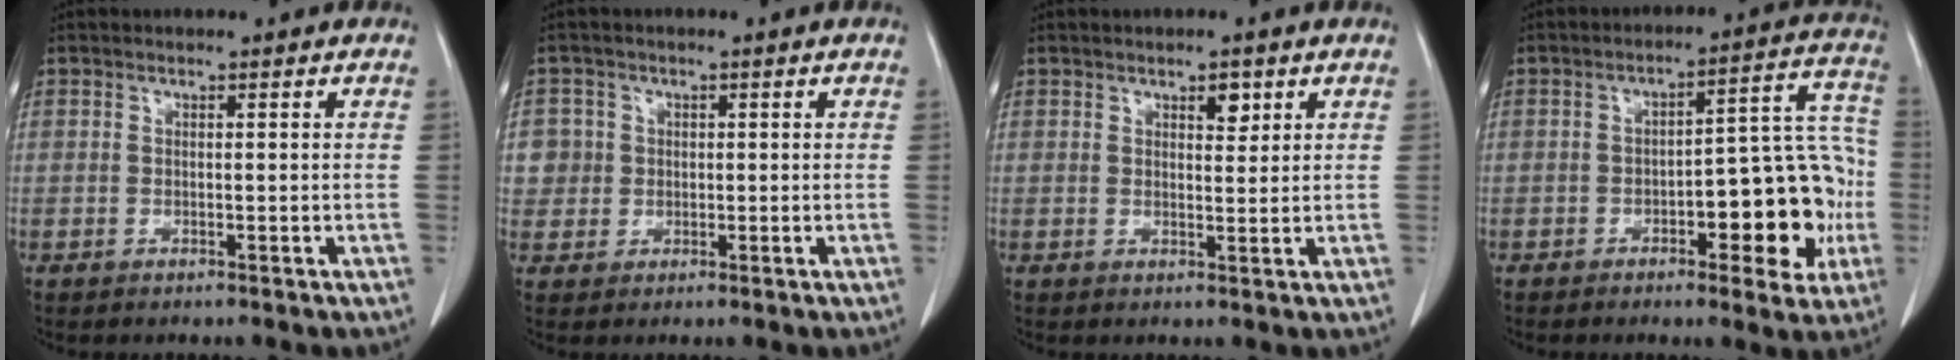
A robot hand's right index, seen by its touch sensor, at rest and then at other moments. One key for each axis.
{"total": 3.8, "fx": 0.6, "fy": 3.8, "fz": -0.1, "tx": 0.020, "ty": 0.007, "tz": 0.011}
{"total": 2.4, "fx": 1.4, "fy": 1.0, "fz": 1.7, "tx": -0.023, "ty": -0.004, "tz": 0.021}
{"total": 14.5, "fx": -3.7, "fy": 5.1, "fz": 13.0, "tx": -0.151, "ty": 0.042, "tz": -0.046}